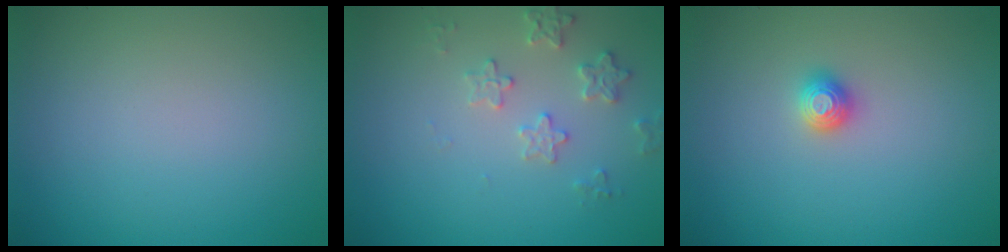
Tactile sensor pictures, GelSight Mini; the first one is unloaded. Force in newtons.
{"total": 2.5, "press": 2.4, "slide": 0.6}
{"total": 1.2, "press": 1.1, "slide": 0.3}